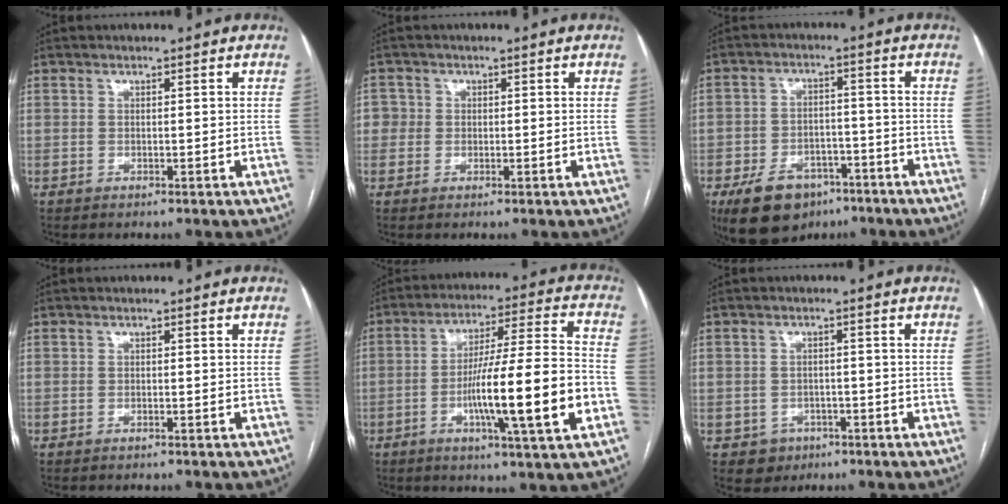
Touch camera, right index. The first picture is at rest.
{"total": 2.3, "force": [0.1, 2.3, 0.0], "torque": [0.015, 0.007, -0.001]}
{"total": 11.1, "force": [-7.2, 6.6, 5.3], "torque": [-0.092, 0.006, -0.110]}
{"total": 0.6, "force": [-0.6, 0.1, 0.2], "torque": [-0.009, -0.002, -0.009]}
{"total": 16.9, "force": [-4.7, 0.1, 16.3], "torque": [-0.272, -0.003, -0.077]}
{"total": 3.9, "force": [-1.7, 3.5, 0.2], "torque": [0.006, 0.013, -0.019]}